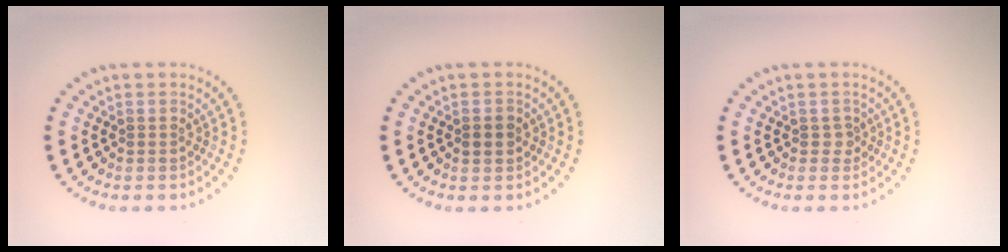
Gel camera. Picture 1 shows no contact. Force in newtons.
{"total": 1.7, "press": 1.7, "slide": 0.1}
{"total": 1.0, "press": 0.8, "slide": 0.6}